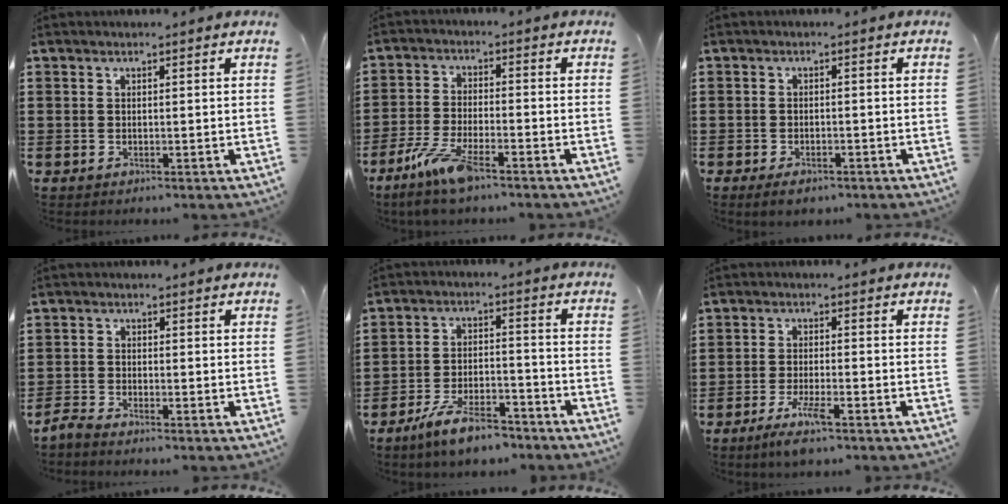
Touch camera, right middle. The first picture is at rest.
{"total": 7.6, "force": [-5.2, 1.5, 5.4], "torque": [-0.122, -0.014, -0.100]}
{"total": 1.9, "force": [-1.4, 0.7, 1.0], "torque": [-0.021, -0.001, -0.026]}
{"total": 2.2, "force": [-2.1, 0.0, 0.7], "torque": [-0.028, -0.004, -0.045]}
{"total": 8.0, "force": [-6.6, 1.7, 4.2], "torque": [-0.088, 0.005, -0.126]}
{"total": 4.6, "force": [-2.9, 0.5, 3.5], "torque": [-0.077, -0.011, -0.054]}